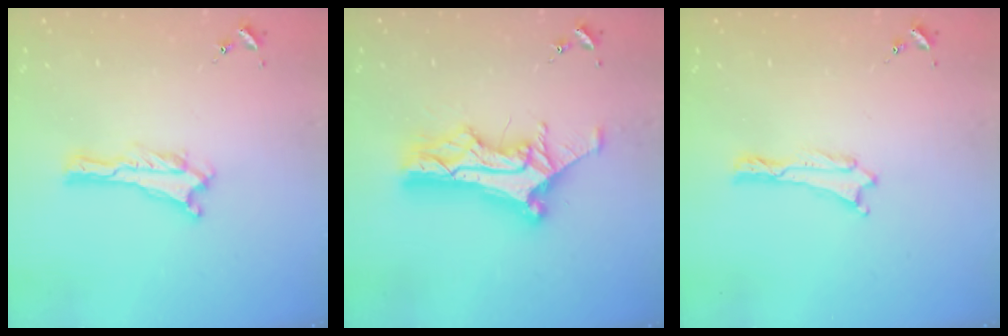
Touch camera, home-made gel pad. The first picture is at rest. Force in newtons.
{"total": 11.5, "press": 11.5, "slide": 0.8}
{"total": 0.0}